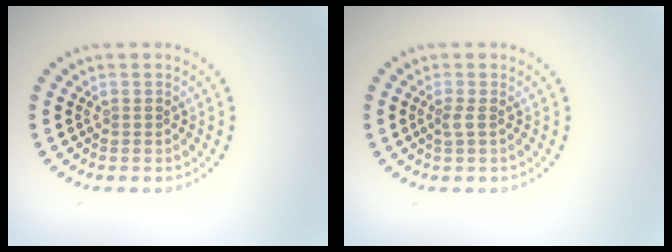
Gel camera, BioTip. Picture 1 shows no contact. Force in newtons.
{"total": 0.9, "press": 0.7, "slide": 0.6}